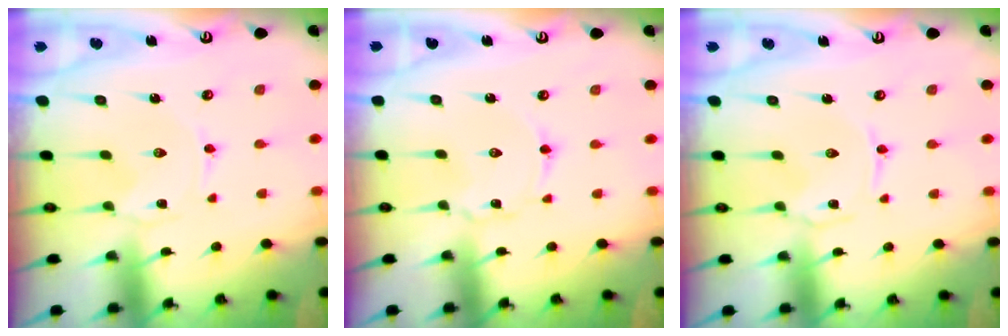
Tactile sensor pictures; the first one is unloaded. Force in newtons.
{"total": 1.8, "press": 1.8, "slide": 0.1}
{"total": 0.7, "press": 0.6, "slide": 0.2}